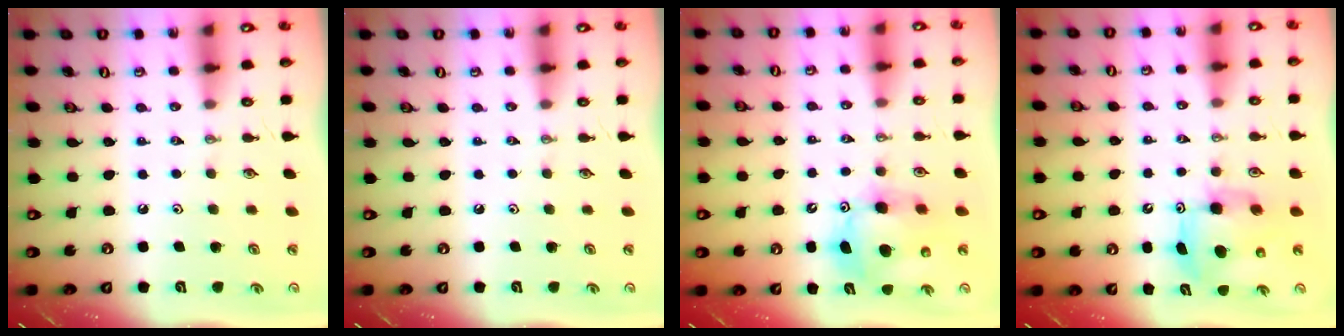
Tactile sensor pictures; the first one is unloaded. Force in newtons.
{"total": 0.0}
{"total": 11.8, "press": 11.6, "slide": 2.3}
{"total": 8.1, "press": 8.0, "slide": 0.6}